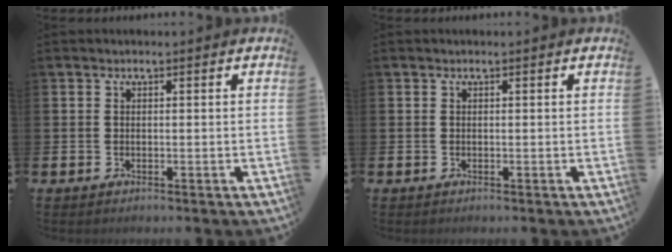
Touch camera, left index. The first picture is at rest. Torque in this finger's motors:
{"motor_torque": [-0.09, -0.01, 0.02, 0.00]}